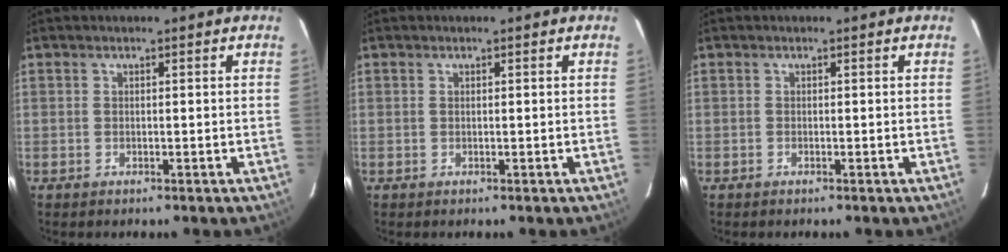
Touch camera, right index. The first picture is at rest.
{"total": 0.0}
{"total": 0.0}